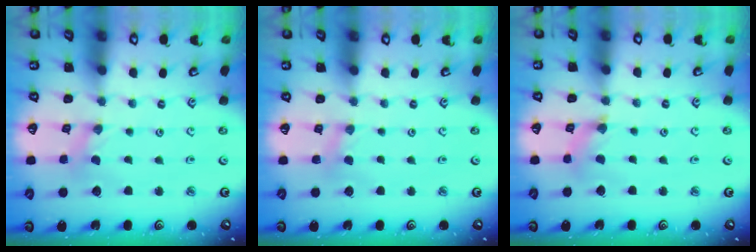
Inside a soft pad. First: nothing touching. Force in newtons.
{"total": 2.5, "press": 2.5, "slide": 0.4}
{"total": 2.4, "press": 2.4, "slide": 0.4}